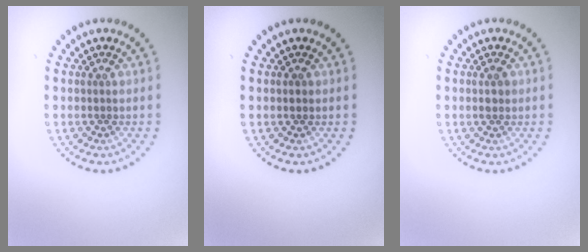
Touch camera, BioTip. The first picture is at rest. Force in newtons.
{"total": 0.8, "press": 0.7, "slide": 0.1}
{"total": 1.0, "press": 1.0, "slide": 0.1}